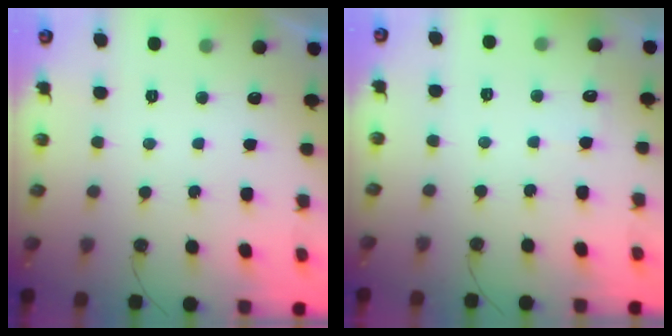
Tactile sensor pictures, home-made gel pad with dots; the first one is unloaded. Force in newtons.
{"total": 4.3, "press": 4.3, "slide": 0.4}